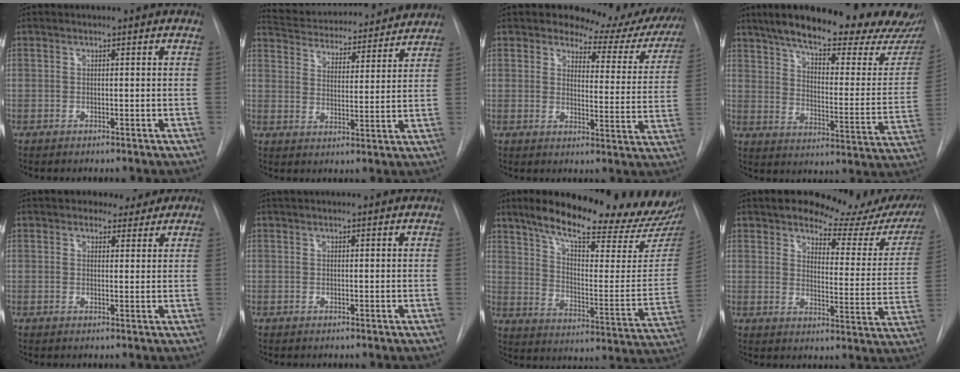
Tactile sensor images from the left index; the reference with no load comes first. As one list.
[{"total": 19.8, "force": [18.5, 4.4, 5.5], "torque": [-0.095, 0.017, 0.257]}, {"total": 19.0, "force": [17.4, 5.5, 5.4], "torque": [-0.047, -0.076, 0.187]}, {"total": 27.8, "force": [22.5, 5.8, 15.2], "torque": [-0.219, -0.032, 0.286]}, {"total": 4.8, "force": [3.7, 2.8, 1.0], "torque": [-0.005, 0.009, 0.040]}, {"total": 2.9, "force": [2.6, 0.2, 1.2], "torque": [-0.014, 0.036, 0.039]}, {"total": 26.0, "force": [22.2, 4.6, 12.6], "torque": [-0.189, -0.063, 0.292]}, {"total": 20.0, "force": [17.8, 6.0, 6.7], "torque": [-0.066, -0.060, 0.193]}]